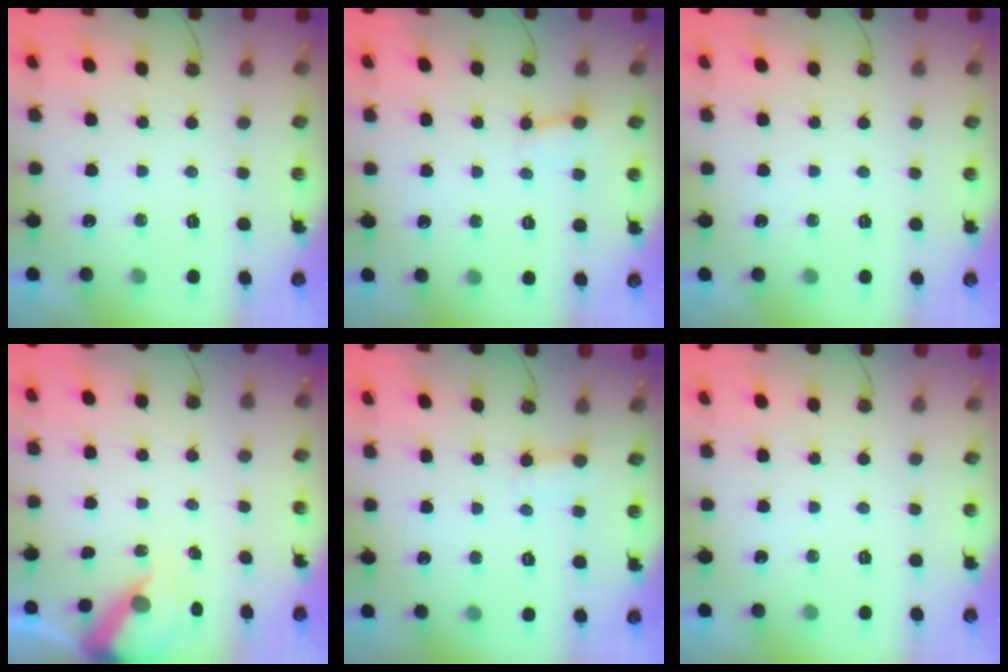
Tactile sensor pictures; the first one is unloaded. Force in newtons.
{"total": 3.0, "press": 2.9, "slide": 0.4}
{"total": 0.0}
{"total": 6.1, "press": 6.1, "slide": 0.6}
{"total": 2.9, "press": 2.9, "slide": 0.3}
{"total": 0.0}